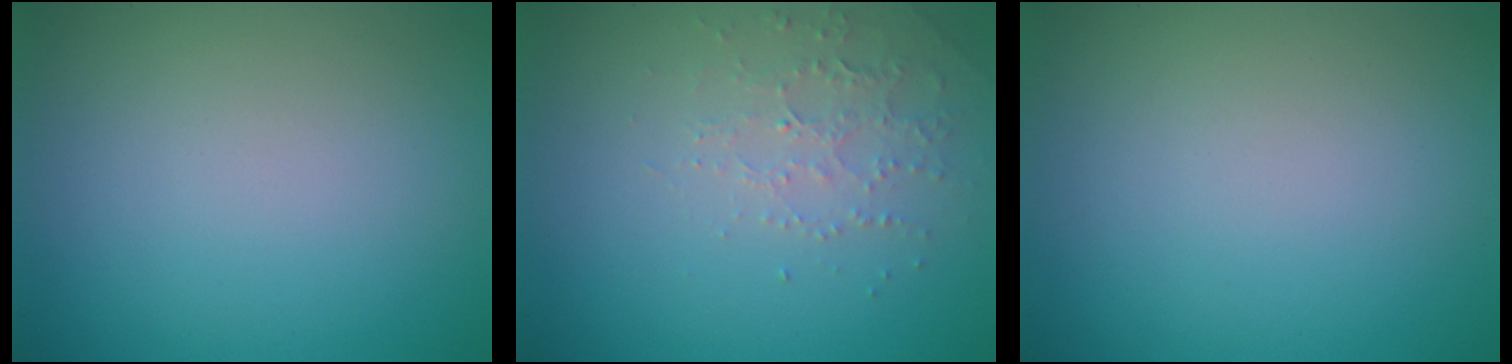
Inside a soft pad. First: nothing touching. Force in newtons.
{"total": 2.2, "press": 2.1, "slide": 0.6}
{"total": 0.0}